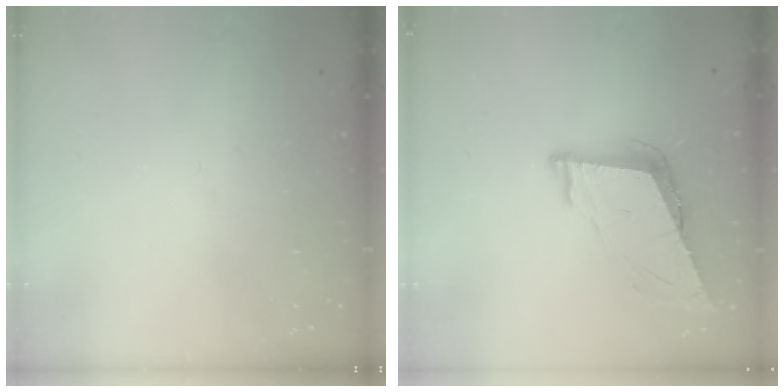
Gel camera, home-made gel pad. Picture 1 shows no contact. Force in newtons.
{"total": 8.9, "press": 8.5, "slide": 2.7}